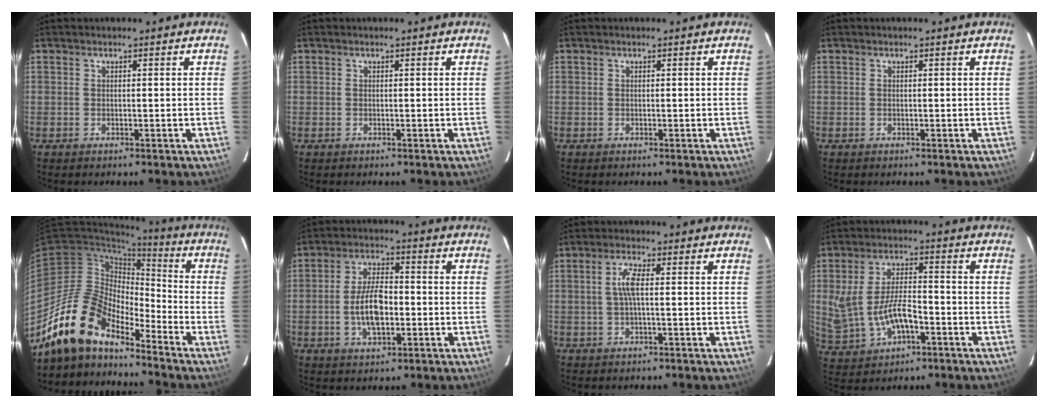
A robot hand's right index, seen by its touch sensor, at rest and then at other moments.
{"total": 0.0}
{"total": 0.0}
{"total": 0.0}
{"total": 15.5, "force": [-13.1, 5.3, 6.4], "torque": [-0.125, 0.008, -0.254]}
{"total": 8.8, "force": [-1.7, 4.2, 7.6], "torque": [-0.148, 0.004, -0.028]}
{"total": 3.5, "force": [0.0, 0.4, 3.5], "torque": [-0.072, 0.004, 0.002]}
{"total": 10.9, "force": [-2.8, 5.3, 9.1], "torque": [-0.191, -0.001, -0.028]}